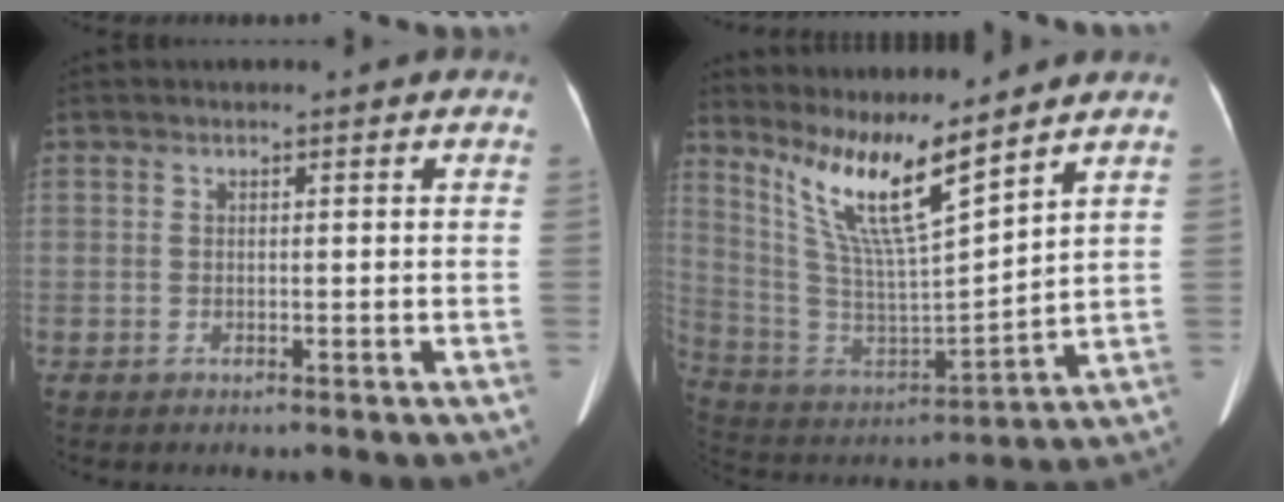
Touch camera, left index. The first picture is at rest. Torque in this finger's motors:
{"motor_torque": [1.09, -1.03, 0.16, 0.19]}